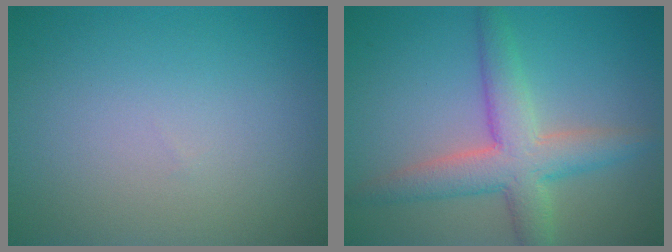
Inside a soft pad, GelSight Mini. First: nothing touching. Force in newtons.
{"total": 5.5, "press": 5.5, "slide": 0.2}